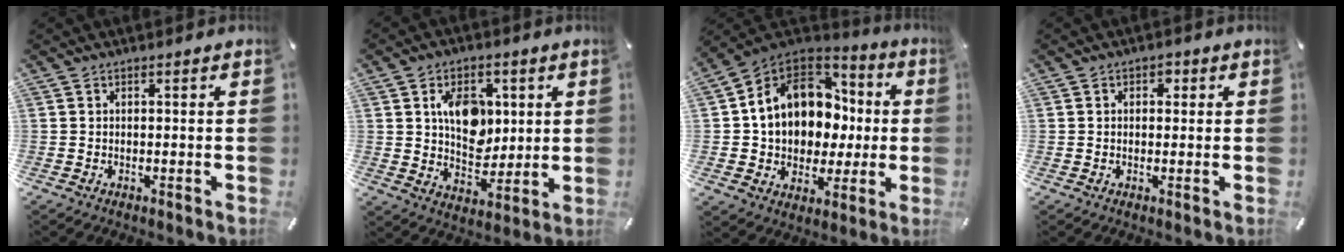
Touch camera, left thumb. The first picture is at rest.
{"total": 10.8, "force": [3.2, 8.2, 6.2], "torque": [-0.091, 0.000, 0.058]}
{"total": 13.5, "force": [2.4, 11.8, 6.1], "torque": [-0.132, -0.011, 0.054]}
{"total": 1.8, "force": [0.4, 1.5, 0.9], "torque": [-0.004, 0.002, -0.001]}